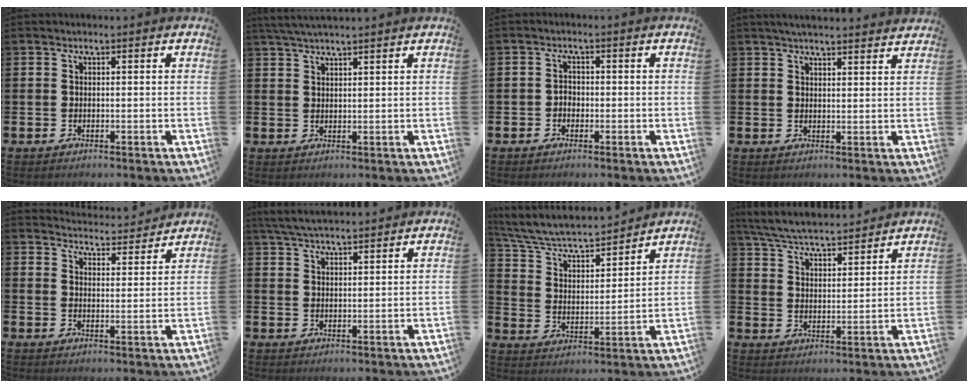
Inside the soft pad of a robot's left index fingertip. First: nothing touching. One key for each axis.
{"total": 3.4, "fx": 3.2, "fy": 0.1, "fz": 1.1, "tx": -0.038, "ty": -0.002, "tz": 0.062}
{"total": 1.4, "fx": -0.7, "fy": 1.2, "fz": 0.5, "tx": -0.006, "ty": 0.002, "tz": -0.016}
{"total": 3.4, "fx": 3.3, "fy": 0.0, "fz": 0.9, "tx": -0.024, "ty": -0.011, "tz": 0.060}
{"total": 4.3, "fx": 4.3, "fy": 0.4, "fz": -0.1, "tx": -0.007, "ty": -0.039, "tz": 0.074}
{"total": 4.4, "fx": 4.3, "fy": 0.4, "fz": 1.1, "tx": -0.036, "ty": -0.014, "tz": 0.079}
{"total": 6.5, "fx": 6.0, "fy": 1.5, "fz": 2.1, "tx": -0.072, "ty": -0.050, "tz": 0.099}
{"total": 6.2, "fx": 6.1, "fy": 0.6, "fz": 1.0, "tx": -0.045, "ty": -0.039, "tz": 0.107}